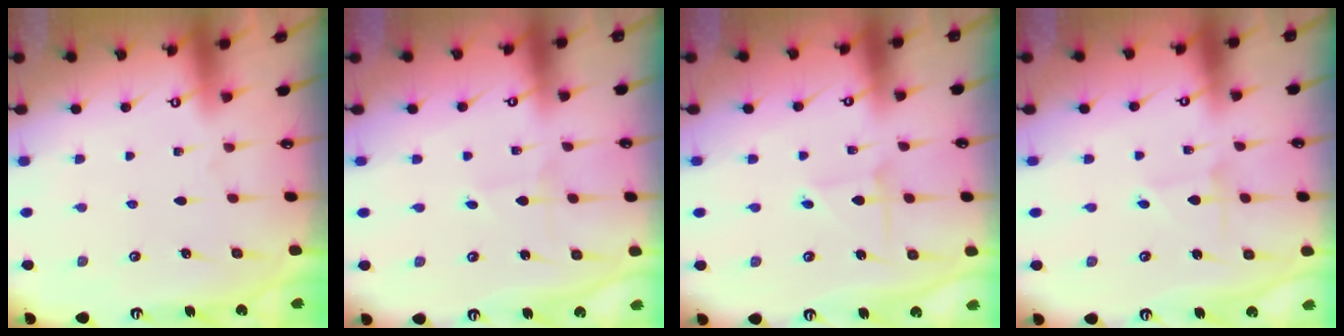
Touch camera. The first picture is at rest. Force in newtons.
{"total": 0.6, "press": 0.6, "slide": 0.0}
{"total": 2.0, "press": 2.0, "slide": 0.3}
{"total": 1.9, "press": 1.9, "slide": 0.1}